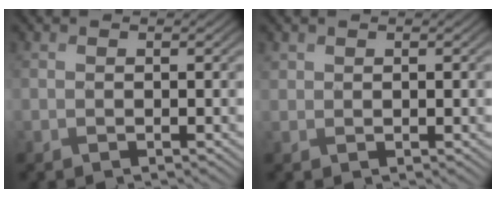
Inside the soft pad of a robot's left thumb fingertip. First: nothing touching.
{"total": 1.3, "force": [0.9, 0.8, 0.4], "torque": [-0.008, -0.001, 0.022]}